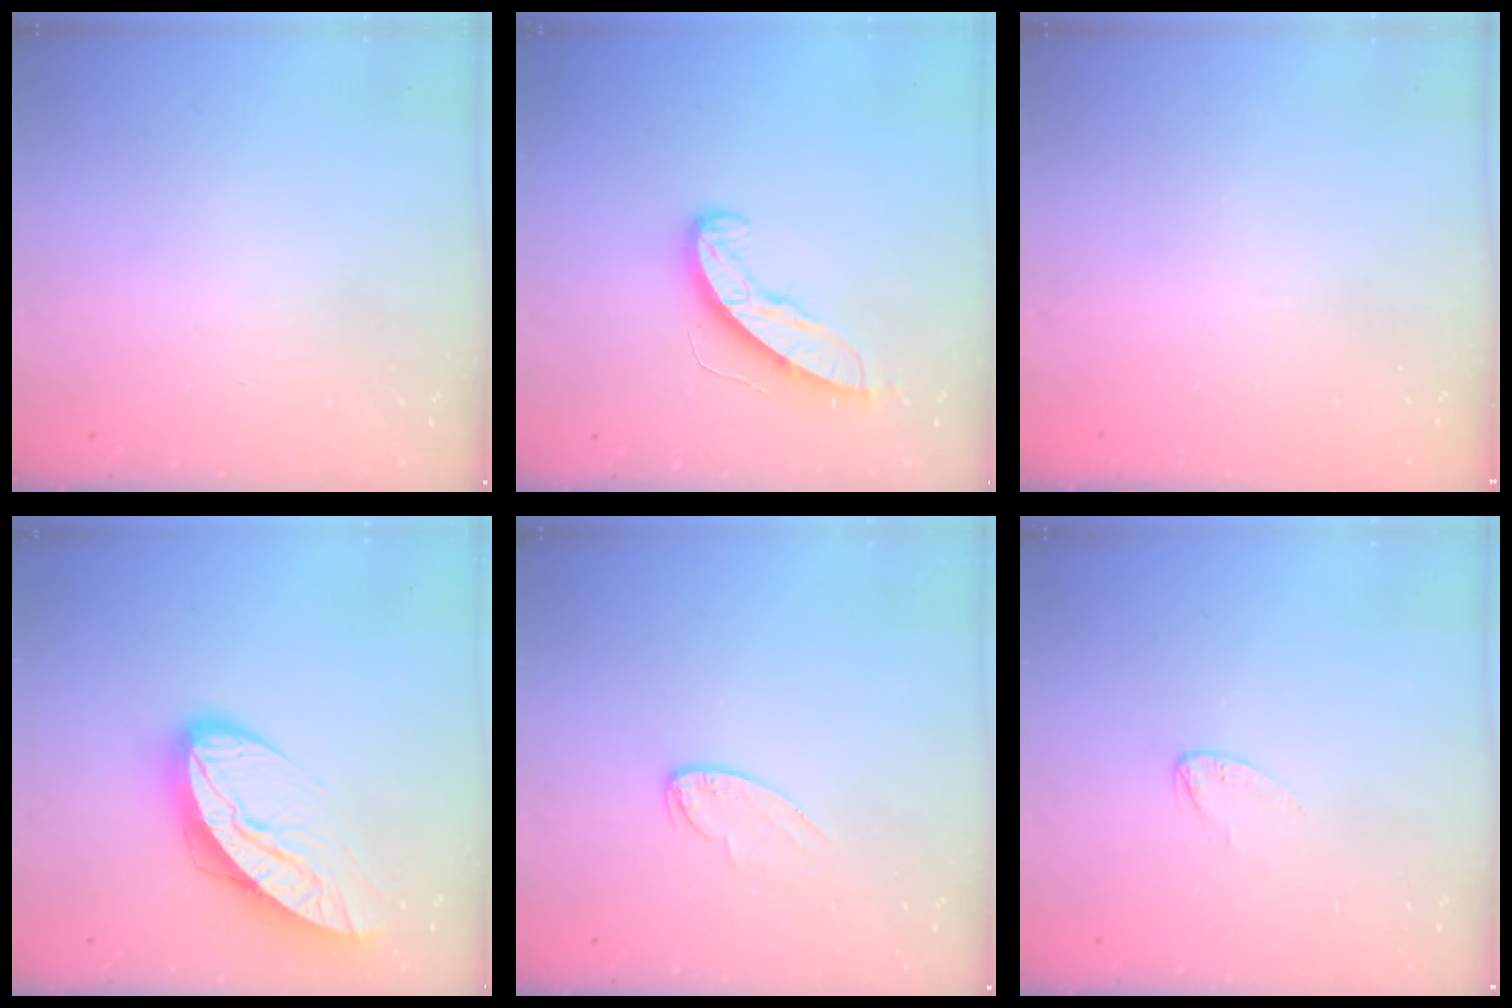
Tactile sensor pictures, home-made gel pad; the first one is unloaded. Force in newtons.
{"total": 9.2, "press": 9.2, "slide": 0.5}
{"total": 0.0}
{"total": 14.8, "press": 14.8, "slide": 1.3}
{"total": 6.5, "press": 6.5, "slide": 0.3}
{"total": 2.6, "press": 2.6, "slide": 0.2}